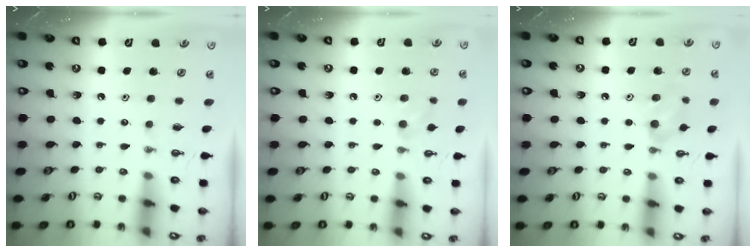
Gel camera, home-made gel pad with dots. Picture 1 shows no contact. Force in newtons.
{"total": 5.3, "press": 5.2, "slide": 1.1}
{"total": 7.7, "press": 7.6, "slide": 1.3}